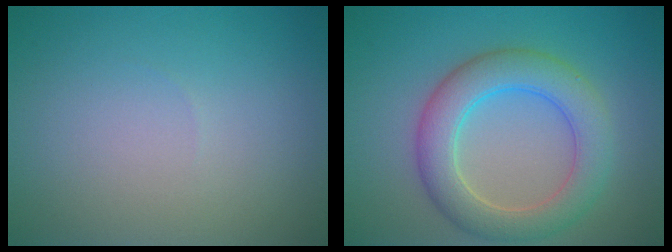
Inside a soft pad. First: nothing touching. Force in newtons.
{"total": 5.8, "press": 5.8, "slide": 0.2}